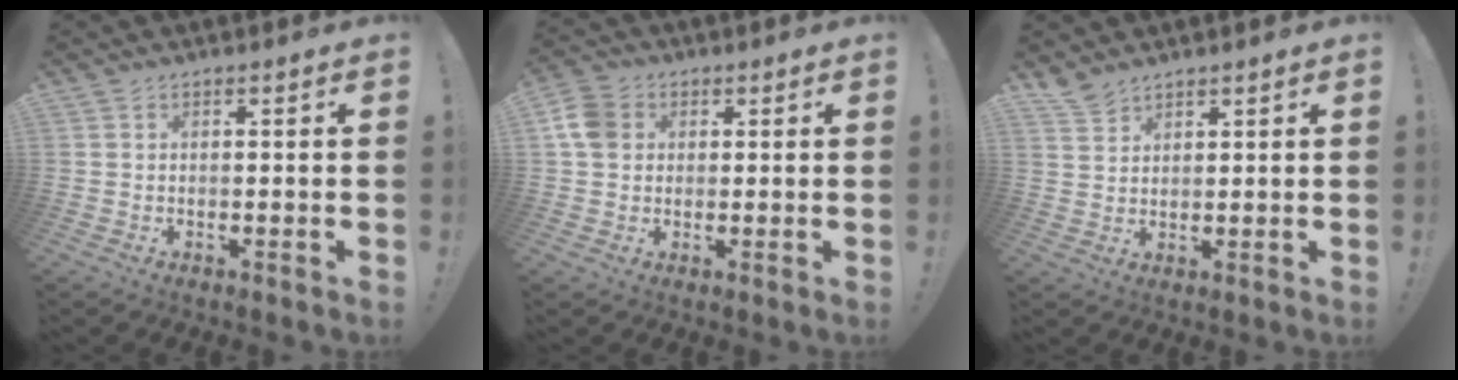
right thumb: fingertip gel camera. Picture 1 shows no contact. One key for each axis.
{"total": 7.8, "fx": 1.6, "fy": 6.3, "fz": 4.2, "tx": -0.081, "ty": 0.009, "tz": 0.034}
{"total": 4.2, "fx": 3.7, "fy": 1.6, "fz": 1.1, "tx": -0.016, "ty": -0.024, "tz": 0.071}